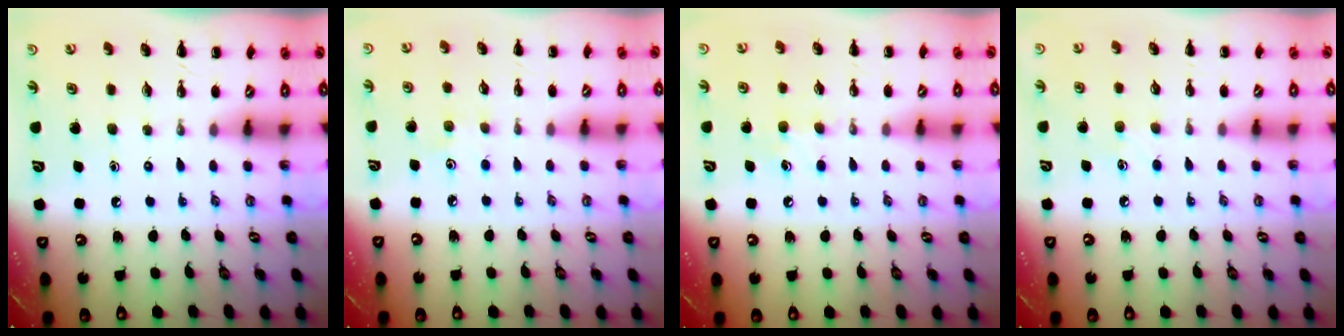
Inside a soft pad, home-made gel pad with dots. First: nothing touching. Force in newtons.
{"total": 2.8, "press": 2.7, "slide": 0.7}
{"total": 6.2, "press": 6.0, "slide": 1.7}
{"total": 4.4, "press": 4.2, "slide": 1.2}